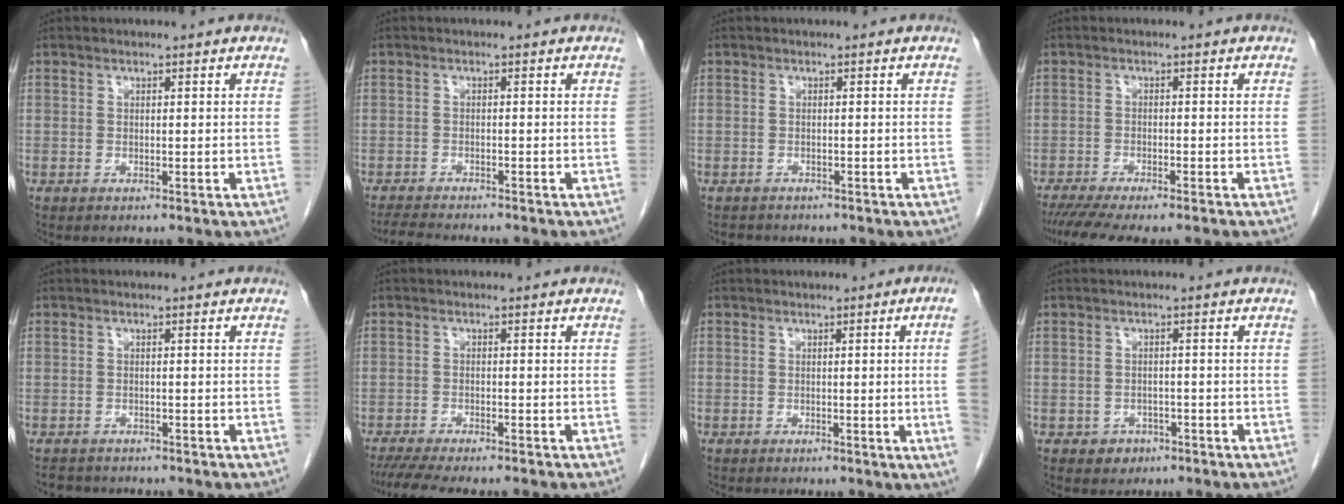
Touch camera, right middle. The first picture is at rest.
{"total": 5.4, "force": [-5.0, 0.3, 2.0], "torque": [-0.031, -0.016, -0.081]}
{"total": 3.4, "force": [-3.0, 1.4, 0.9], "torque": [-0.016, -0.003, -0.036]}
{"total": 9.2, "force": [-7.6, 1.2, 4.9], "torque": [-0.066, -0.012, -0.116]}
{"total": 3.2, "force": [-2.9, 1.3, 0.4], "torque": [-0.008, -0.005, -0.042]}
{"total": 8.8, "force": [-7.5, 0.8, 4.5], "torque": [-0.061, -0.013, -0.115]}
{"total": 5.5, "force": [-0.4, -2.1, 5.1], "torque": [-0.056, -0.010, -0.006]}
{"total": 2.4, "force": [-1.3, 1.9, 0.5], "torque": [-0.005, 0.008, -0.013]}